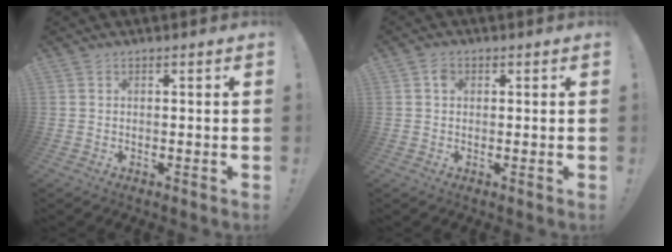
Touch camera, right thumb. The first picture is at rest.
{"total": 2.0, "force": [0.1, 1.6, 1.3], "torque": [-0.021, 0.005, 0.001]}